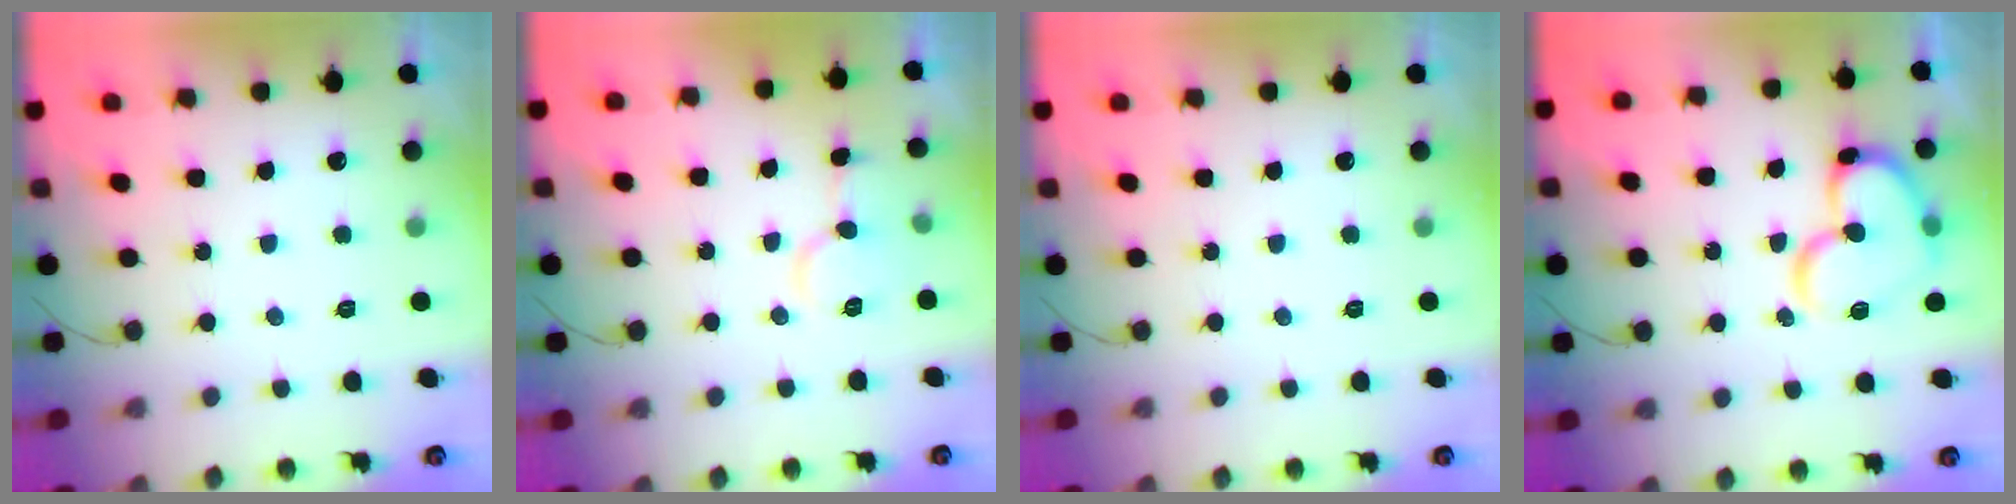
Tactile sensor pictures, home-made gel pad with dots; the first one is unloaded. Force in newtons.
{"total": 7.7, "press": 7.7, "slide": 0.2}
{"total": 0.0}
{"total": 15.2, "press": 15.1, "slide": 1.8}